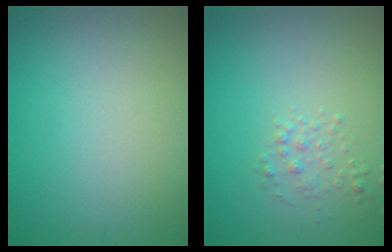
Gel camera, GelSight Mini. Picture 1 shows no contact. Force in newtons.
{"total": 1.3, "press": 1.2, "slide": 0.1}